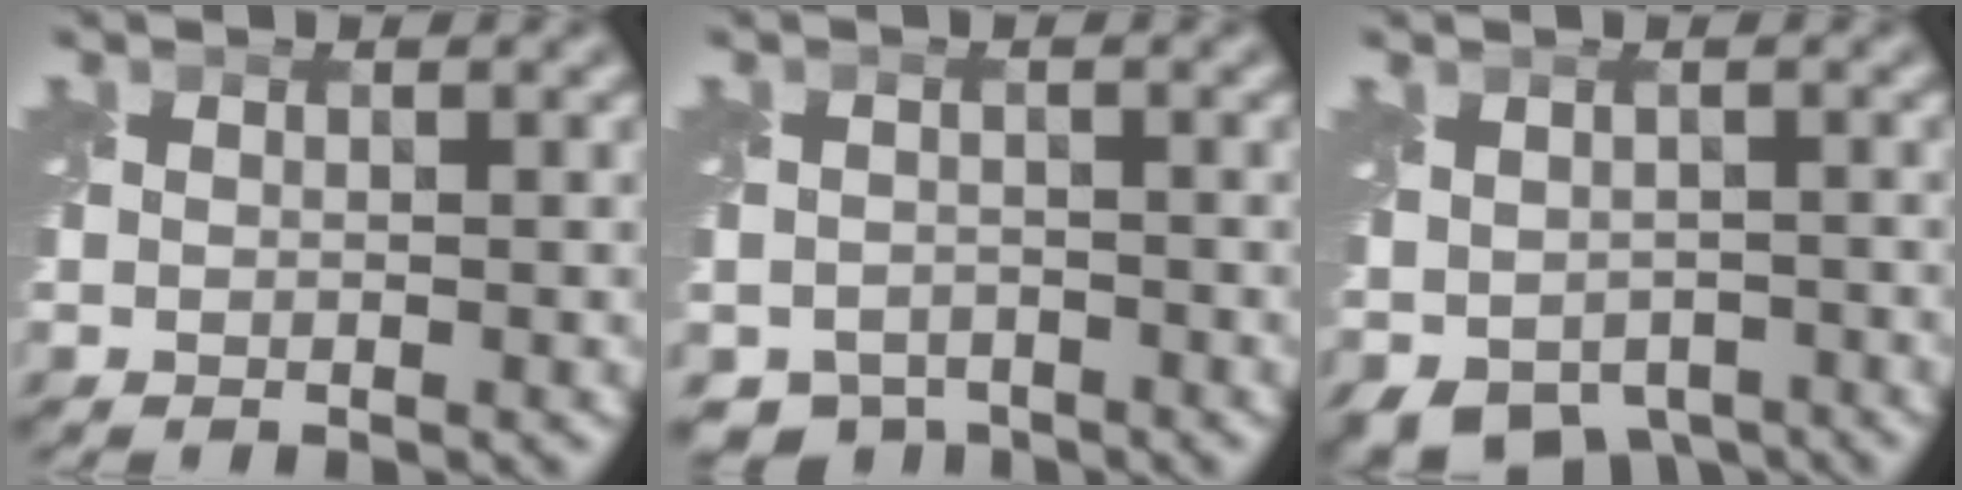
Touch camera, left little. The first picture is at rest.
{"total": 3.3, "force": [-2.6, 1.9, 0.6], "torque": [-0.004, -0.016, -0.048]}
{"total": 6.5, "force": [-3.7, 4.0, 3.5], "torque": [-0.061, -0.033, -0.049]}